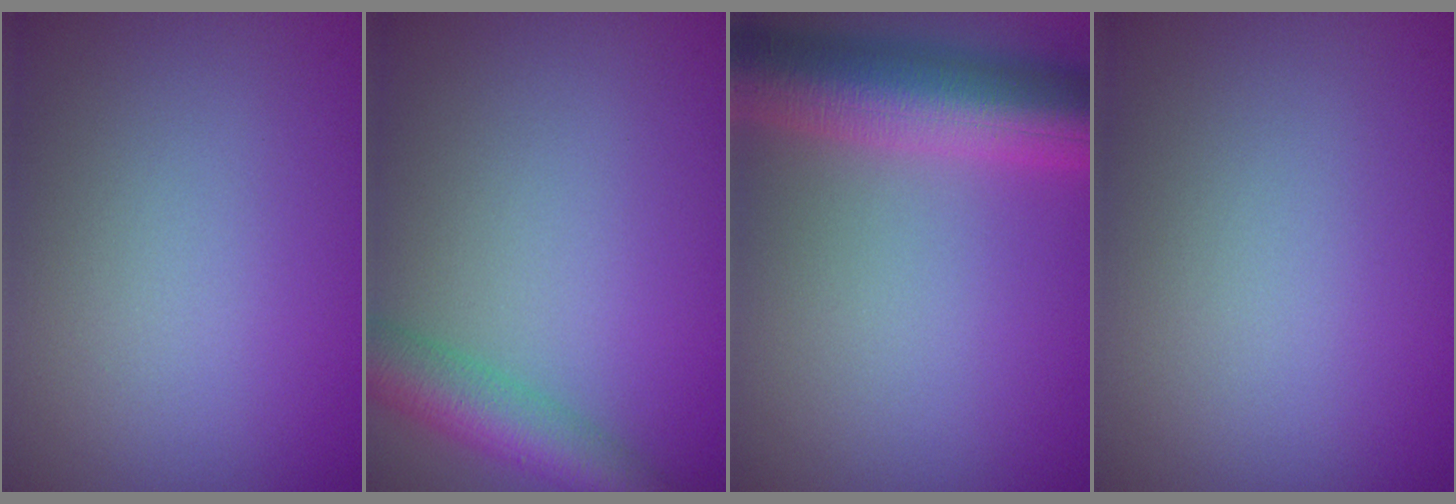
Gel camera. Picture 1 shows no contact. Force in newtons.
{"total": 5.3, "press": 5.3, "slide": 0.3}
{"total": 9.5, "press": 9.5, "slide": 0.1}
{"total": 0.0}